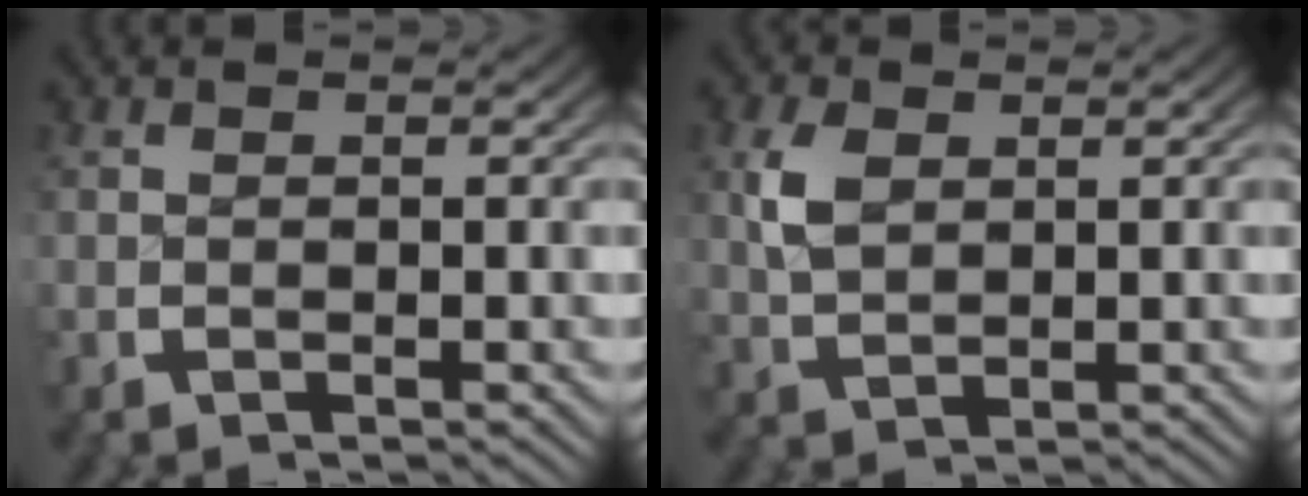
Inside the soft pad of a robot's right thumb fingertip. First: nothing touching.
{"total": 2.8, "force": [1.1, 1.8, 1.8], "torque": [-0.039, -0.003, 0.028]}